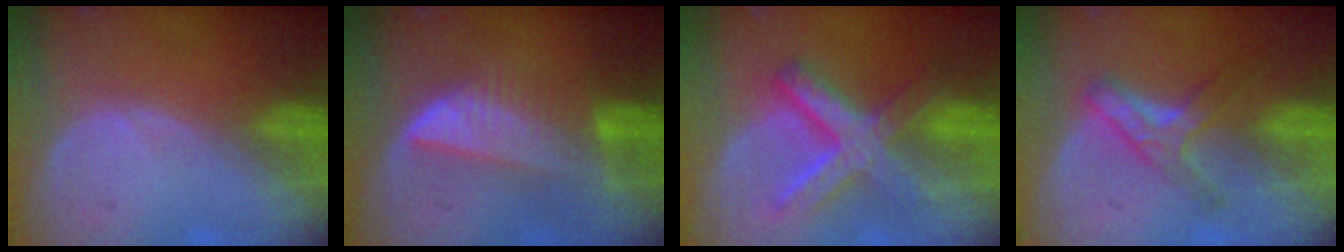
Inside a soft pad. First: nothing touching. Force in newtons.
{"total": 6.7, "press": 6.5, "slide": 1.6}
{"total": 8.7, "press": 8.7, "slide": 0.8}
{"total": 5.1, "press": 5.0, "slide": 0.9}